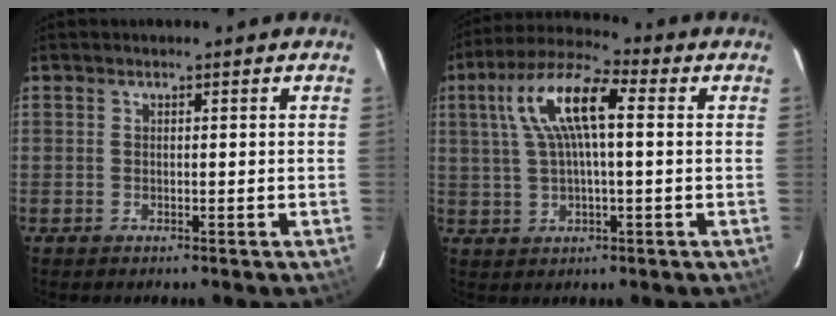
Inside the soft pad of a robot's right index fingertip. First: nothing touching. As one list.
[{"total": 12.0, "force": [2.7, 3.7, 11.1], "torque": [-0.213, 0.027, 0.047]}]